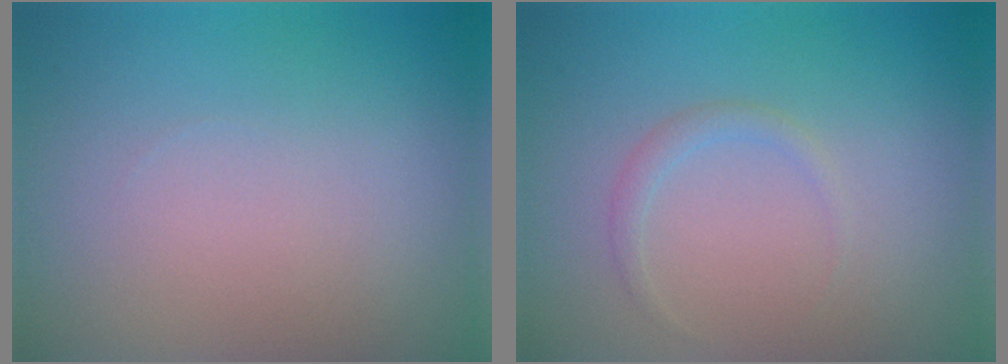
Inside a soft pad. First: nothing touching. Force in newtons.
{"total": 1.0, "press": 1.0, "slide": 0.1}